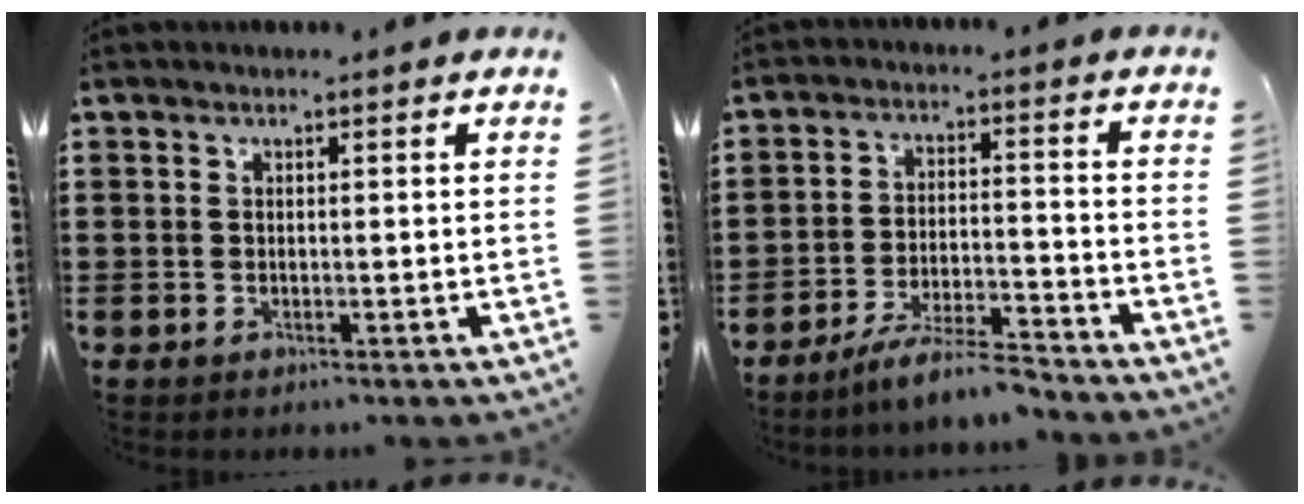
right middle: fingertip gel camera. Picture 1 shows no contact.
{"total": 6.8, "force": [-6.2, 0.0, 2.7], "torque": [-0.055, -0.008, -0.116]}